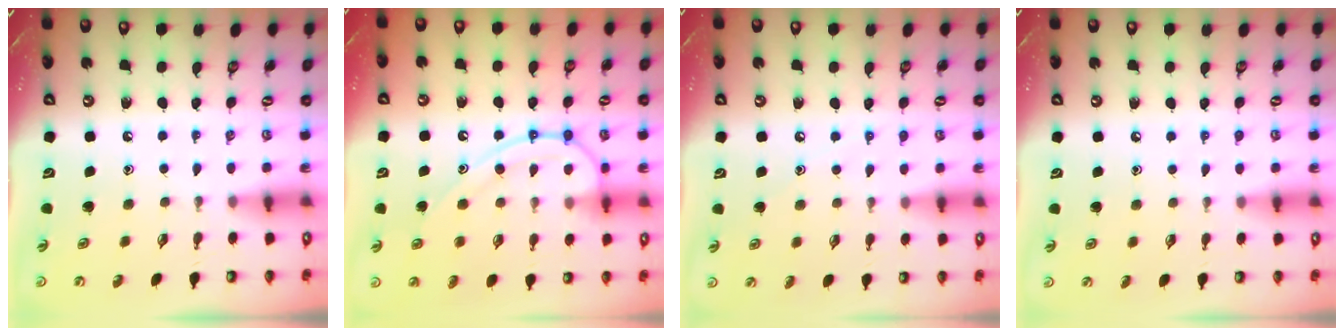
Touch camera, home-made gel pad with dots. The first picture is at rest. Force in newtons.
{"total": 15.2, "press": 15.1, "slide": 1.5}
{"total": 5.2, "press": 5.1, "slide": 0.6}
{"total": 2.3, "press": 2.3, "slide": 0.3}